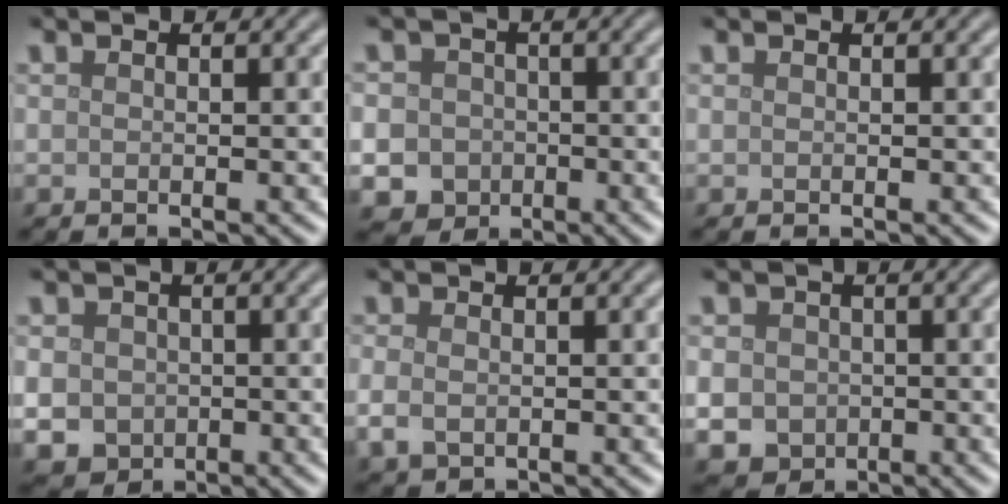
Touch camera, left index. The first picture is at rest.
{"total": 9.8, "force": [-2.3, 9.2, 2.4], "torque": [-0.055, -0.011, -0.071]}
{"total": 0.0}
{"total": 4.2, "force": [-0.3, 3.9, 1.6], "torque": [-0.030, -0.006, -0.012]}
{"total": 2.1, "force": [-0.5, 1.5, 1.4], "torque": [-0.033, -0.006, -0.009]}
{"total": 4.2, "force": [-0.4, 3.9, 1.5], "torque": [-0.030, -0.007, -0.013]}